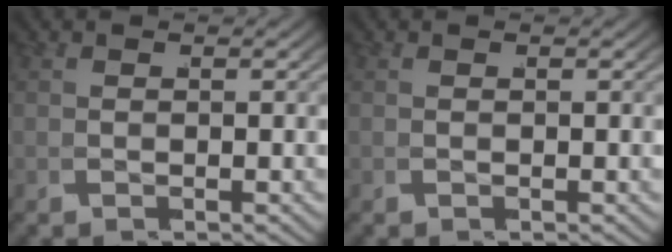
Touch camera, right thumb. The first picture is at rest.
{"total": 0.0}